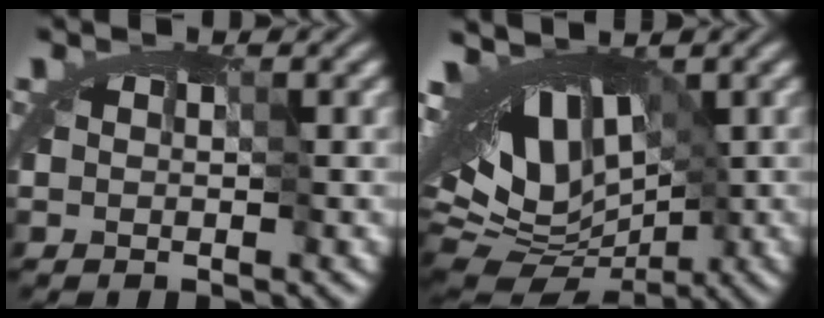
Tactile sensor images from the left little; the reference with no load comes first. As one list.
[{"total": 9.9, "force": [1.4, 5.6, 8.1], "torque": [-0.104, 0.015, 0.039]}]